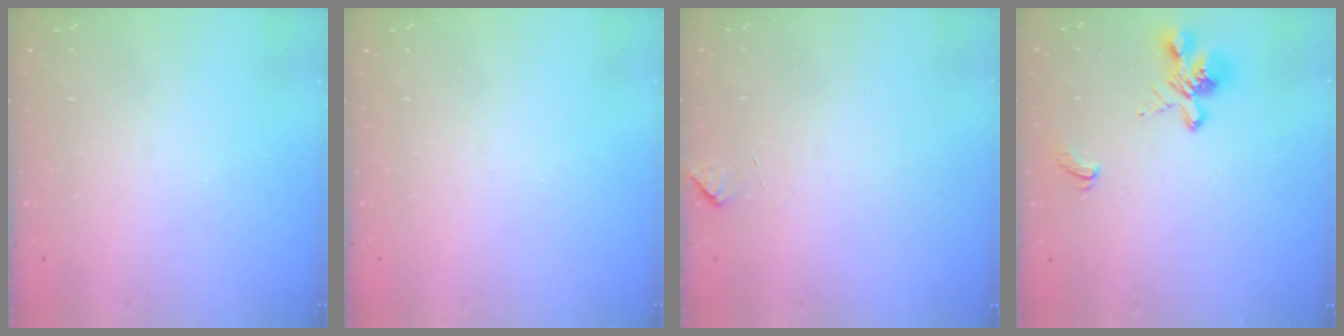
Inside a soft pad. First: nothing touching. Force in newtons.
{"total": 0.0}
{"total": 2.7, "press": 2.7, "slide": 0.6}
{"total": 2.8, "press": 2.5, "slide": 1.1}